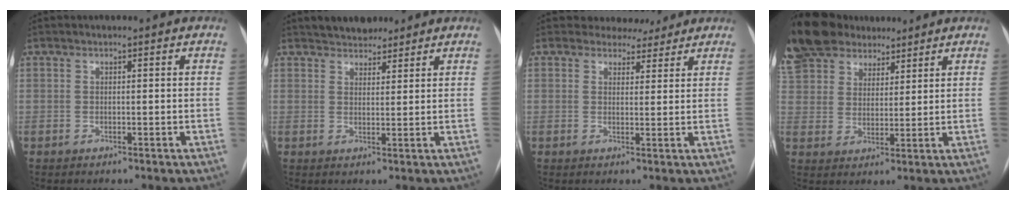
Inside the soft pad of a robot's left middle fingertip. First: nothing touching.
{"total": 4.6, "force": [4.1, 1.9, 1.0], "torque": [-0.009, 0.012, 0.066]}
{"total": 4.8, "force": [4.4, 2.0, 0.1], "torque": [0.008, -0.001, 0.050]}
{"total": 16.0, "force": [12.4, 8.5, 5.6], "torque": [-0.144, 0.048, 0.228]}